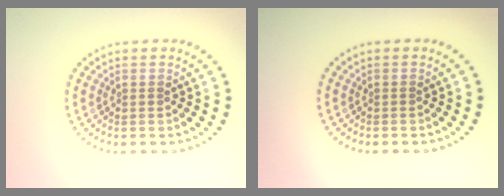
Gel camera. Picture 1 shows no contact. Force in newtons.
{"total": 0.0}